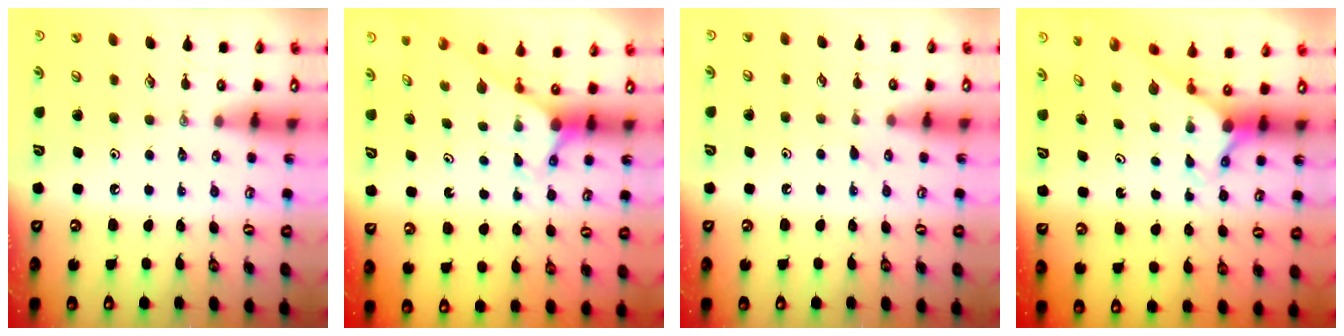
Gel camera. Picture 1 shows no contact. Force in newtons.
{"total": 3.0, "press": 3.0, "slide": 0.0}
{"total": 4.7, "press": 4.6, "slide": 0.5}
{"total": 2.2, "press": 2.2, "slide": 0.1}